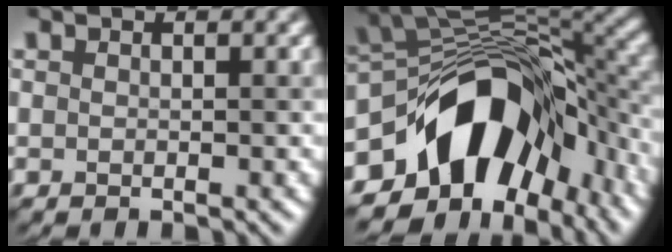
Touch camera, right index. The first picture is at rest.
{"total": 14.0, "force": [-6.2, 9.1, 8.7], "torque": [-0.131, 0.007, -0.116]}